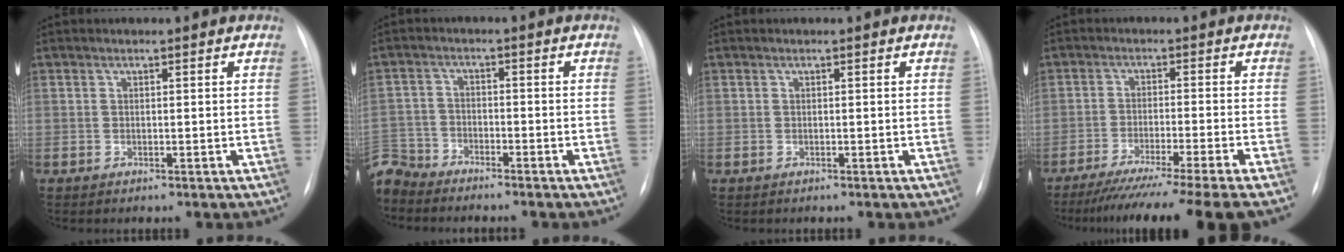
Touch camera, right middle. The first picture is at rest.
{"total": 7.0, "force": [-6.8, 1.8, 0.3], "torque": [-0.010, -0.005, -0.135]}
{"total": 0.0}
{"total": 16.5, "force": [-13.6, -2.3, 9.0], "torque": [-0.116, -0.051, -0.207]}